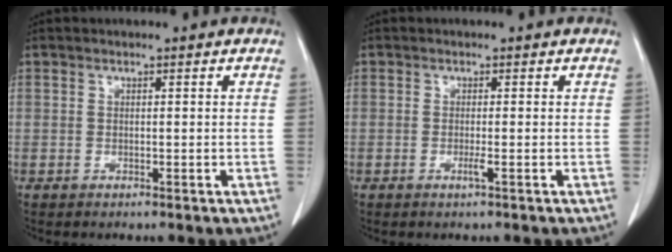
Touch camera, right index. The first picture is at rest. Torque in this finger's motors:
{"motor_torque": [0.25, -0.02, 0.08, 0.01]}